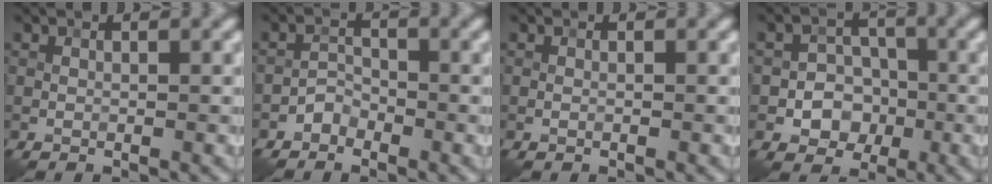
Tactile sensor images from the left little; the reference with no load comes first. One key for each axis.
{"total": 1.6, "fx": -1.2, "fy": 0.9, "fz": 0.3, "tx": -0.002, "ty": 0.009, "tz": -0.026}
{"total": 0.0}
{"total": 4.2, "fx": -1.2, "fy": 3.5, "fz": 1.9, "tx": 0.000, "ty": 0.002, "tz": -0.032}